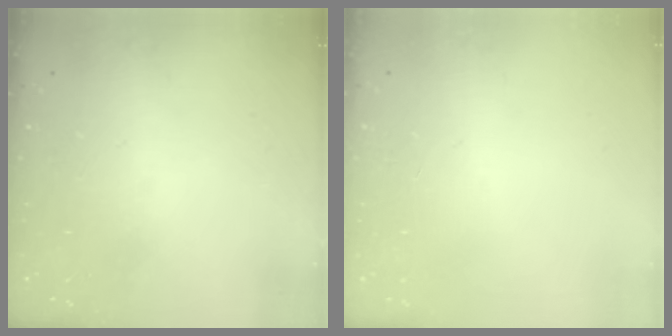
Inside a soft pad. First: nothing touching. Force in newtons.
{"total": 0.0}